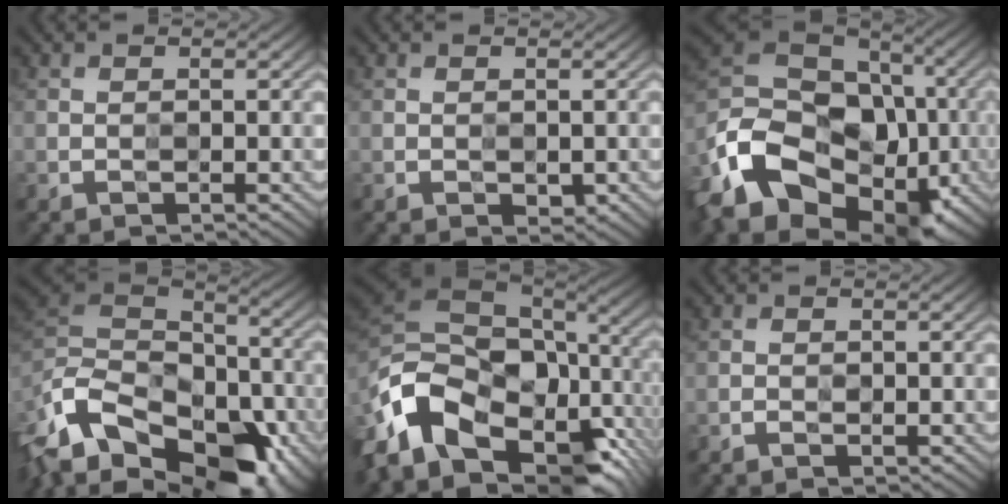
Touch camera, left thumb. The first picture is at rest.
{"total": 1.3, "force": [-0.4, 0.8, 0.9], "torque": [-0.018, -0.005, -0.007]}
{"total": 18.1, "force": [-7.2, 12.9, 10.5], "torque": [-0.248, -0.029, -0.139]}
{"total": 17.6, "force": [-9.5, 10.5, 10.5], "torque": [-0.262, -0.003, -0.138]}
{"total": 18.2, "force": [-6.3, 11.3, 12.8], "torque": [-0.309, -0.035, -0.098]}
{"total": 0.7, "force": [-0.4, 0.4, 0.3], "torque": [-0.004, -0.002, -0.008]}